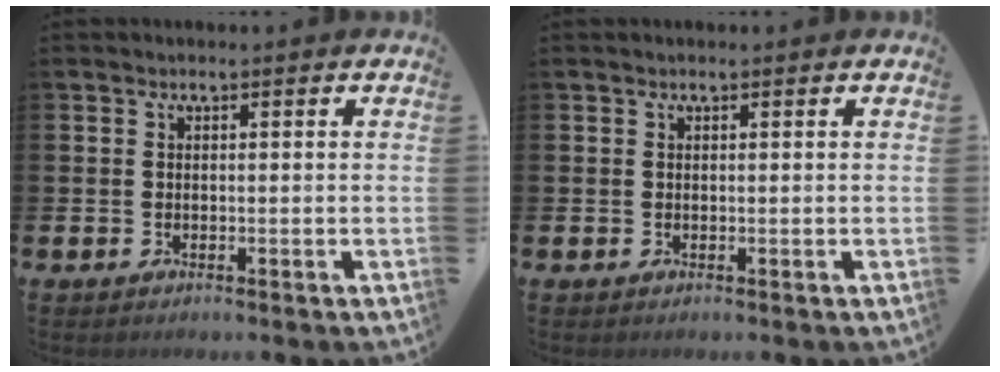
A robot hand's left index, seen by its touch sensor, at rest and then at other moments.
{"total": 0.0}